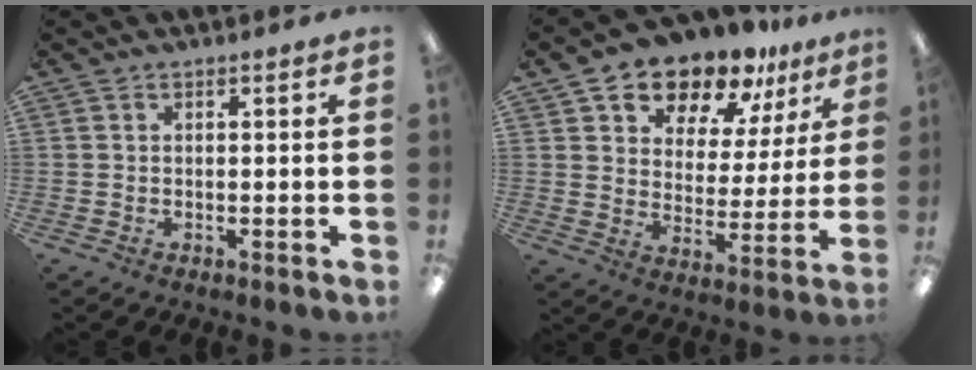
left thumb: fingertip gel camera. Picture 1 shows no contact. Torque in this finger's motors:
{"motor_torque": [0.45, 0.60, 1.46, -1.31, 0.10]}